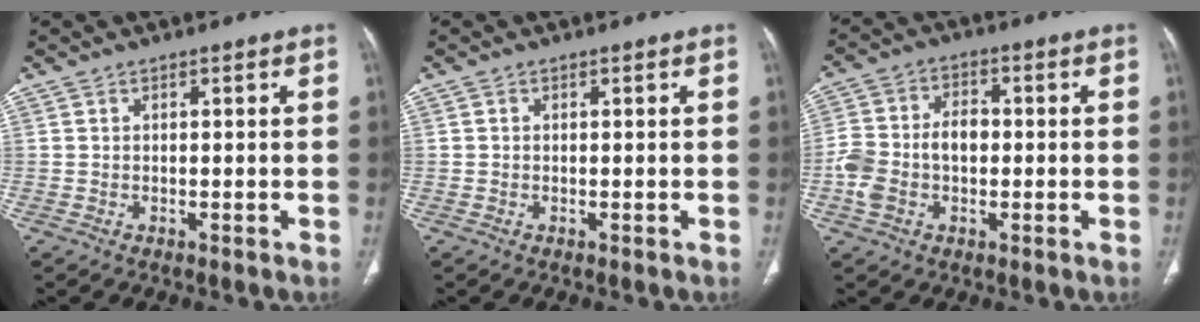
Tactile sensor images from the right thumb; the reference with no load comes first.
{"total": 0.0}
{"total": 9.8, "force": [-1.2, 6.7, 7.0], "torque": [-0.141, 0.030, -0.026]}